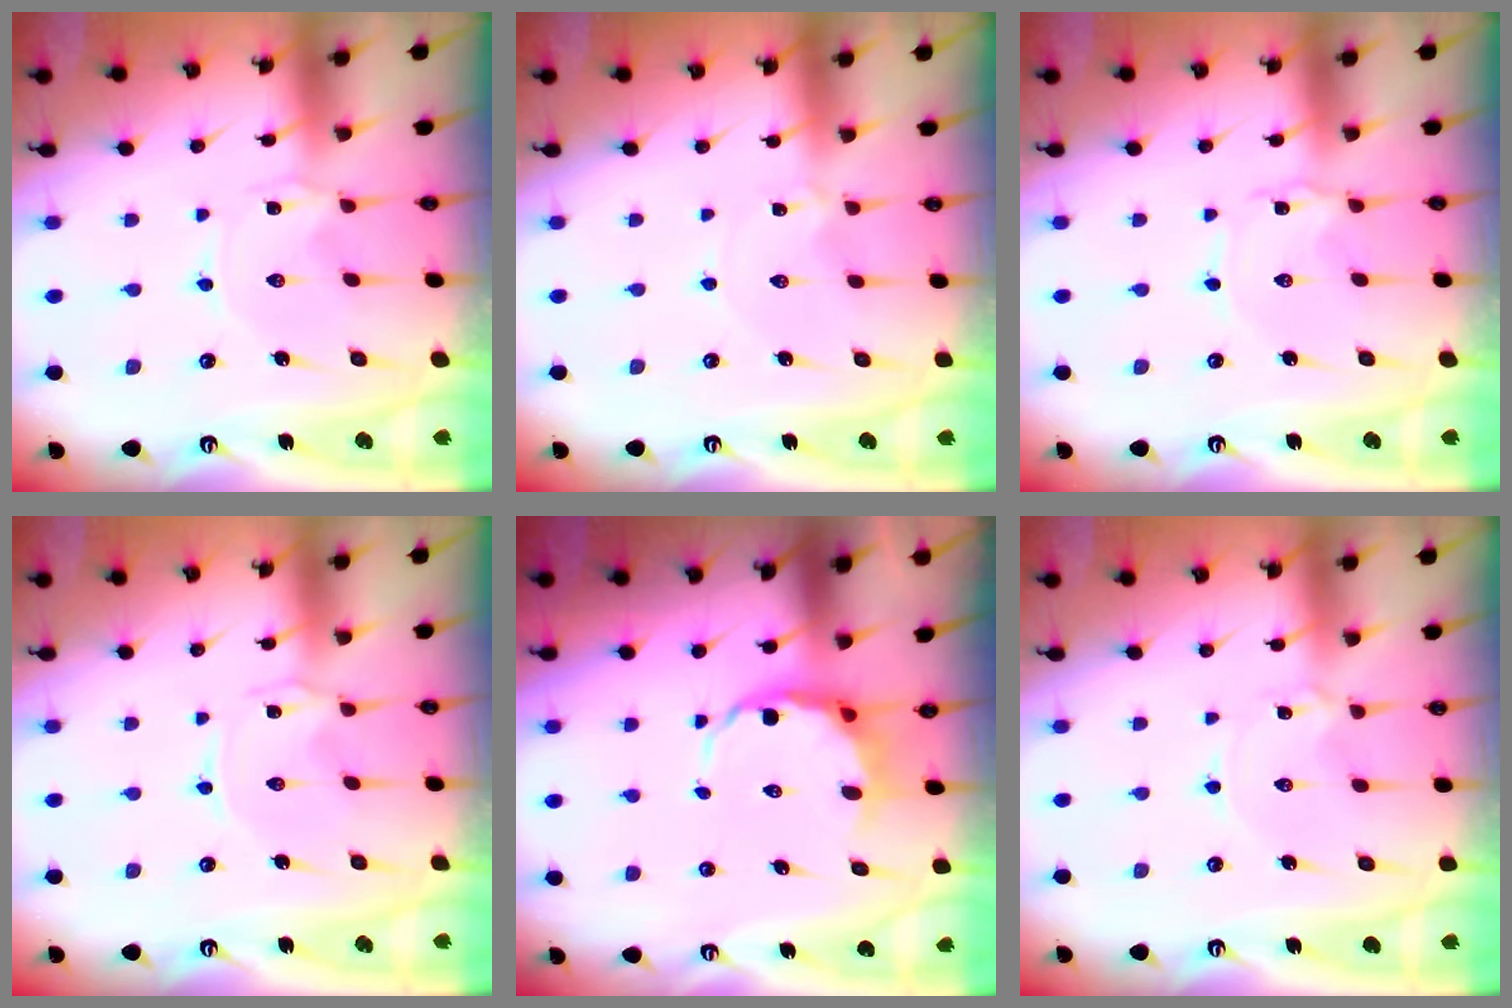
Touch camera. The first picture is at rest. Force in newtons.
{"total": 0.0}
{"total": 1.7, "press": 1.7, "slide": 0.2}
{"total": 0.6, "press": 0.6, "slide": 0.0}
{"total": 6.6, "press": 6.1, "slide": 2.5}
{"total": 0.9, "press": 0.9, "slide": 0.1}